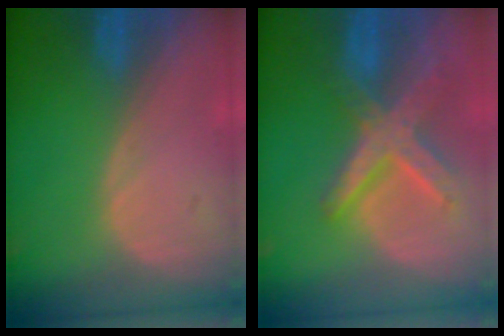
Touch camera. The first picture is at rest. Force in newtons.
{"total": 8.5, "press": 7.3, "slide": 4.2}